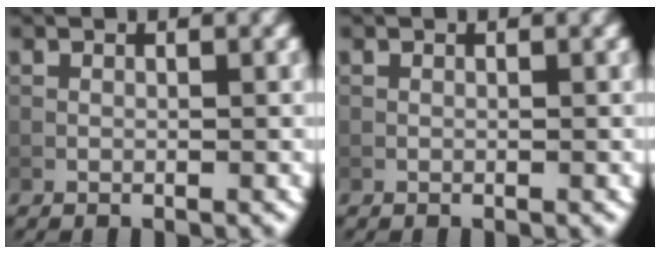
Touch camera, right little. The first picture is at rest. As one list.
[{"total": 0.0}]